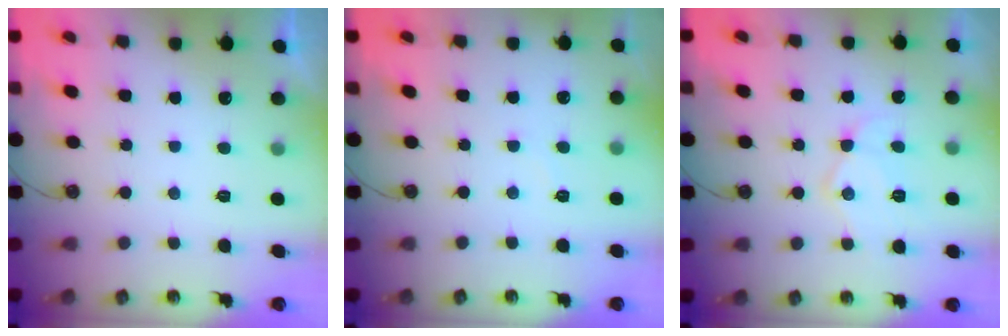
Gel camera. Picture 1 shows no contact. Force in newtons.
{"total": 2.7, "press": 2.7, "slide": 0.4}
{"total": 11.6, "press": 11.6, "slide": 0.6}